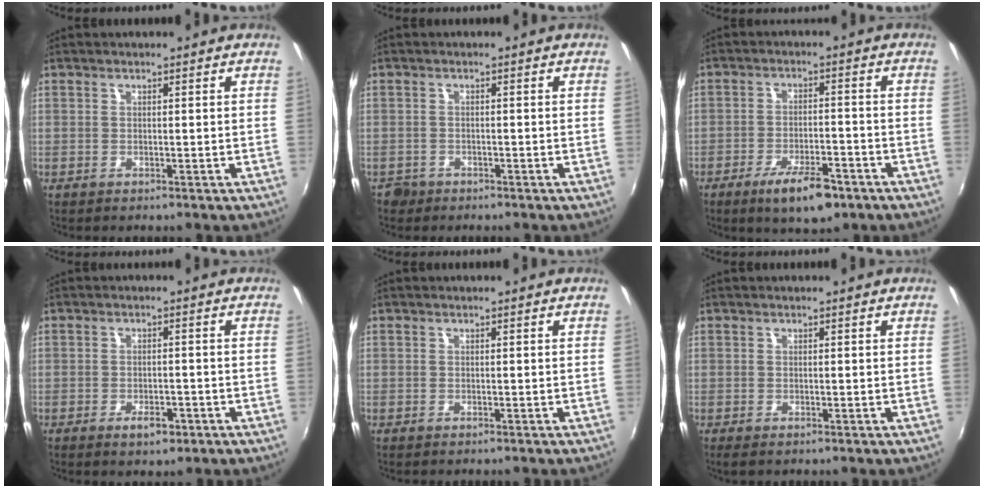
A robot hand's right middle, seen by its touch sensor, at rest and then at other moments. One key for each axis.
{"total": 2.3, "fx": -1.6, "fy": 1.7, "fz": 0.3, "tx": -0.013, "ty": -0.001, "tz": -0.027}
{"total": 8.9, "fx": -5.7, "fy": 2.9, "fz": 6.2, "tx": -0.122, "ty": -0.008, "tz": -0.087}
{"total": 3.5, "fx": -1.9, "fy": 1.7, "fz": 2.4, "tx": -0.052, "ty": -0.003, "tz": -0.028}
{"total": 0.0}
{"total": 0.6, "fx": -0.2, "fy": 0.0, "fz": 0.6, "tx": -0.011, "ty": 0.000, "tz": -0.002}